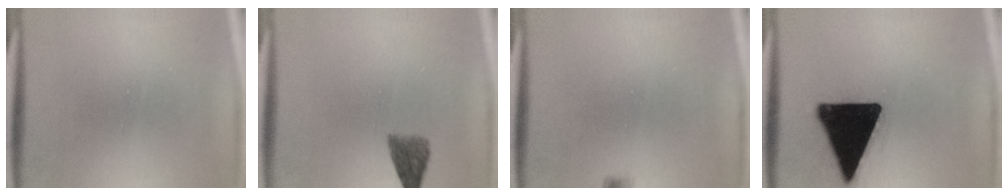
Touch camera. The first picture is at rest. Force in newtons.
{"total": 3.9}
{"total": 1.6}
{"total": 20.3}